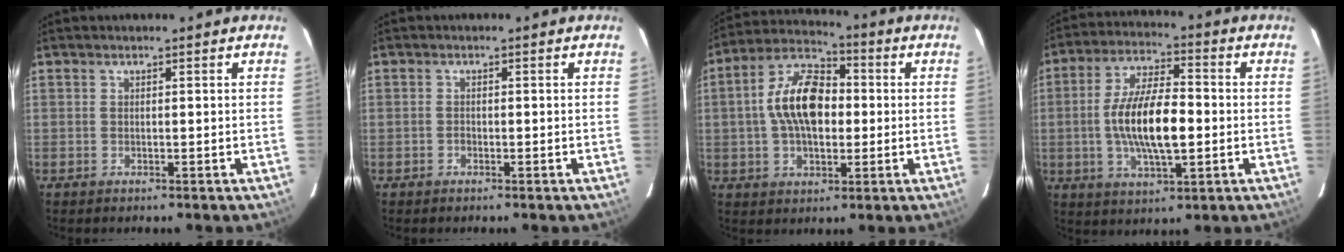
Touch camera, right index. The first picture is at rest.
{"total": 0.7, "force": [-0.5, 0.5, 0.2], "torque": [-0.004, 0.001, -0.008]}
{"total": 13.4, "force": [0.3, 7.7, 11.0], "torque": [-0.206, 0.025, -0.002]}
{"total": 13.4, "force": [-1.5, 4.8, 12.4], "torque": [-0.240, 0.002, -0.025]}